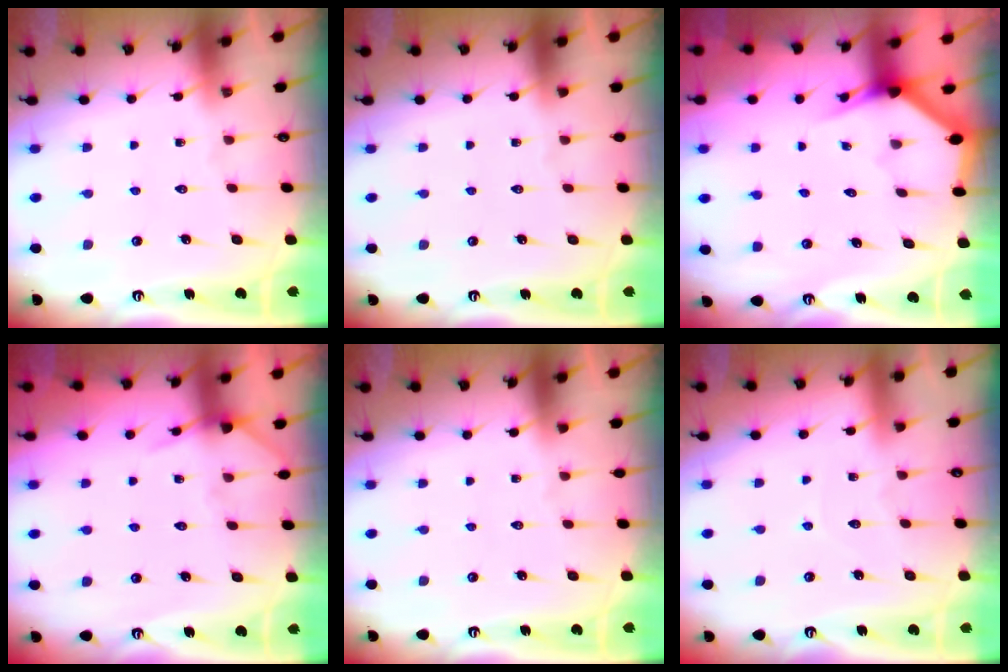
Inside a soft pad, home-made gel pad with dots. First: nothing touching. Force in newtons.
{"total": 0.0}
{"total": 2.9, "press": 2.9, "slide": 0.1}
{"total": 6.0, "press": 5.9, "slide": 0.8}
{"total": 0.0}
{"total": 2.9, "press": 2.9, "slide": 0.2}